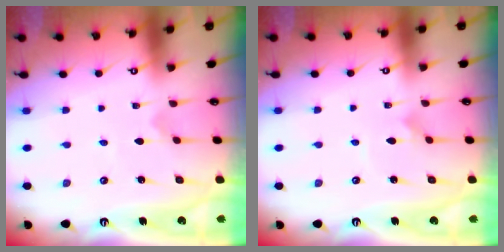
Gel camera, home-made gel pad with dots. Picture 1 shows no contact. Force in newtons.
{"total": 2.5, "press": 2.5, "slide": 0.1}